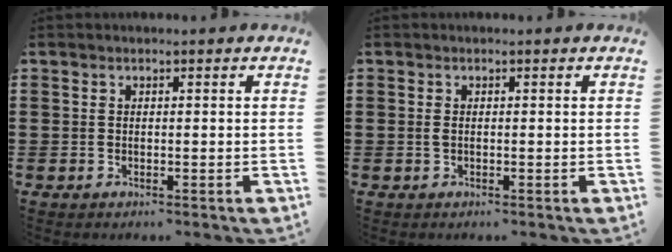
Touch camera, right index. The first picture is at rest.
{"total": 0.8, "force": [0.0, 0.3, 0.7], "torque": [-0.016, 0.000, 0.000]}